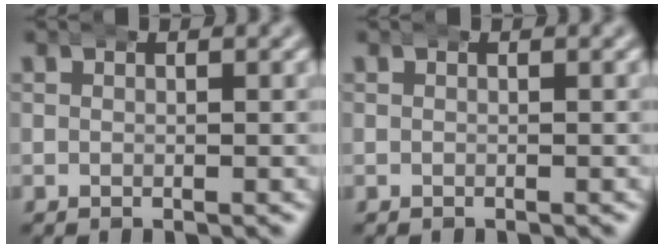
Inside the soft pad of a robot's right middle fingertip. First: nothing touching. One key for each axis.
{"total": 0.0}